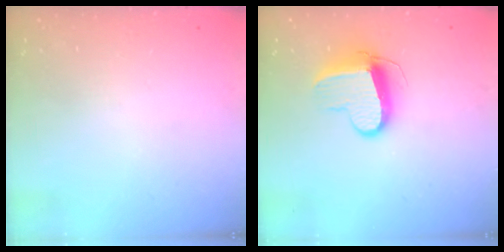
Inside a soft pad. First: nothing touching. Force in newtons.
{"total": 10.3, "press": 10.3, "slide": 0.5}